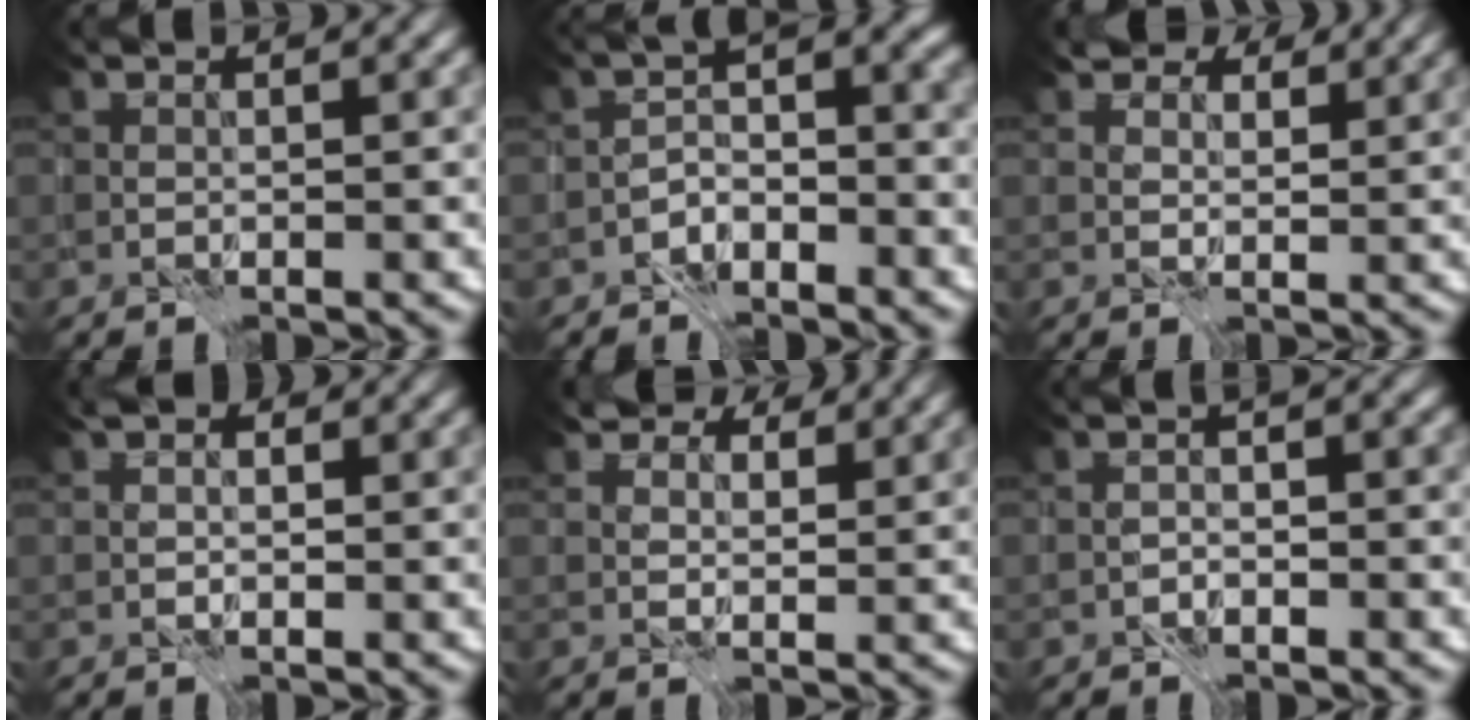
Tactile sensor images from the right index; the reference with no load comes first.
{"total": 3.4, "force": [-2.4, 1.5, 1.8], "torque": [-0.028, 0.010, -0.050]}
{"total": 4.9, "force": [3.7, 2.8, 1.6], "torque": [-0.032, 0.002, 0.051]}
{"total": 0.9, "force": [0.2, 0.8, 0.4], "torque": [-0.005, 0.003, -0.005]}
{"total": 5.4, "force": [4.0, 3.1, 1.8], "torque": [-0.037, 0.004, 0.052]}
{"total": 1.3, "force": [-1.0, 0.5, 0.8], "torque": [-0.017, 0.004, -0.022]}